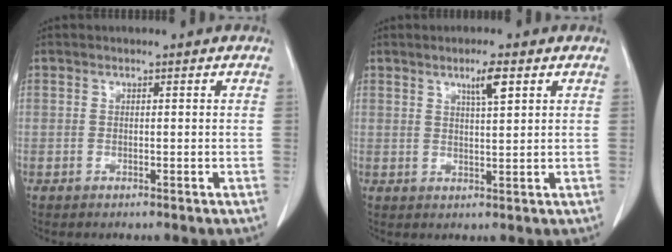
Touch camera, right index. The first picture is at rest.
{"total": 3.6, "force": [2.0, 0.2, 3.0], "torque": [-0.053, -0.002, 0.034]}